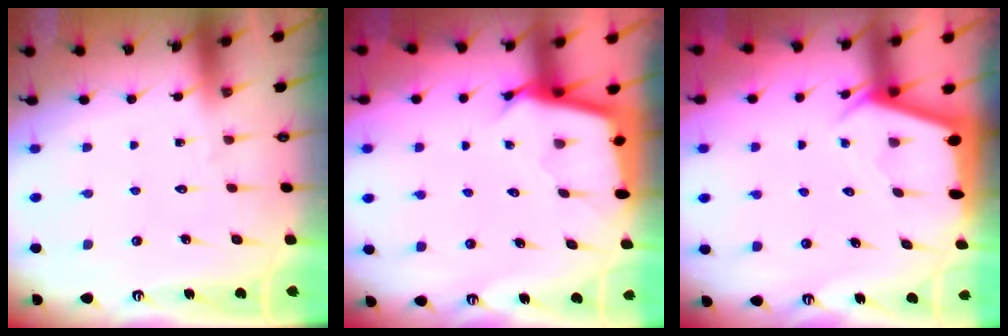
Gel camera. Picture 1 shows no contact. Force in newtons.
{"total": 2.6, "press": 2.6, "slide": 0.2}
{"total": 2.5, "press": 2.5, "slide": 0.2}